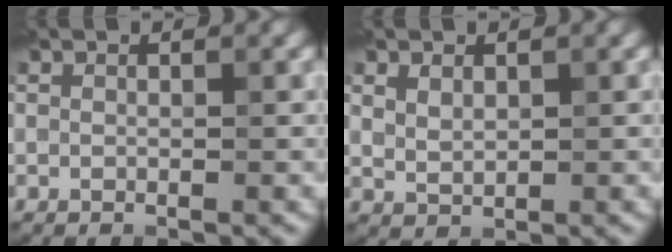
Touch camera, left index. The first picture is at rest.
{"total": 1.5, "force": [0.7, 1.0, 1.0], "torque": [-0.023, 0.005, 0.019]}